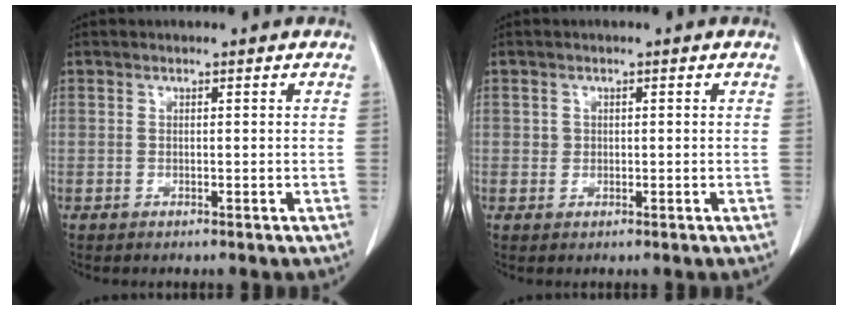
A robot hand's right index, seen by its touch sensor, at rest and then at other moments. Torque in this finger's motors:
{"motor_torque": [-0.03, 0.02, 0.01, 0.01]}